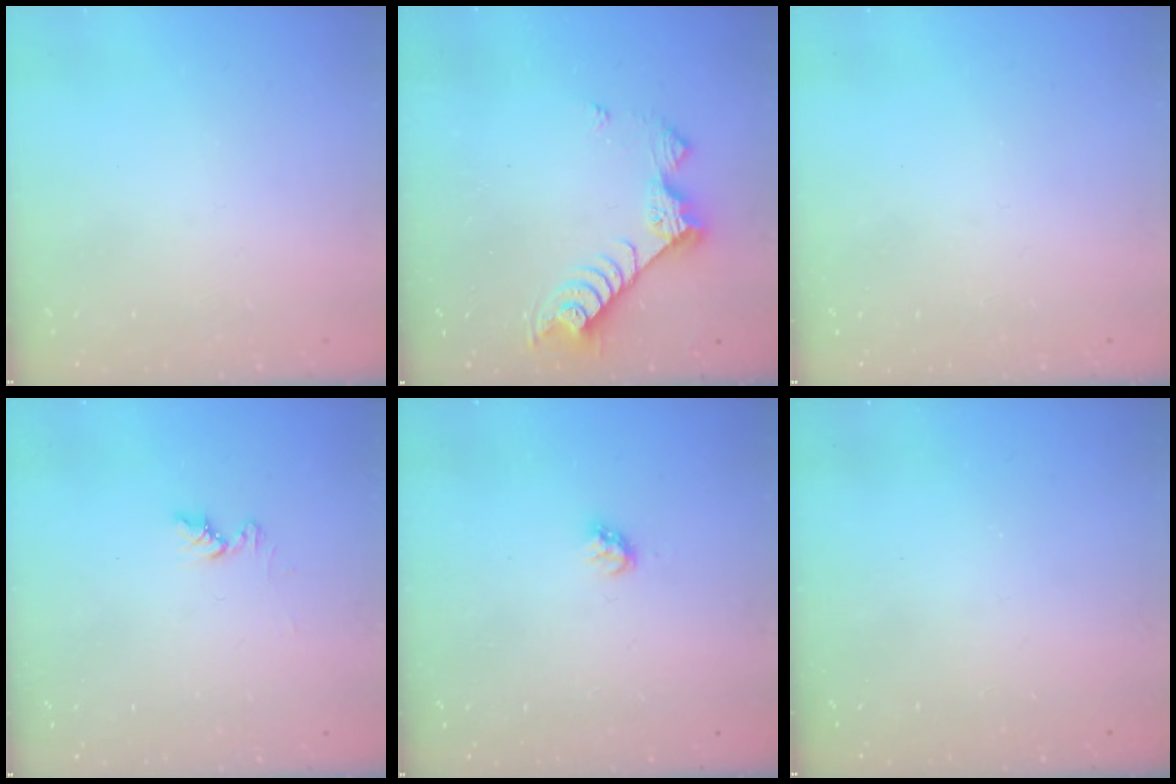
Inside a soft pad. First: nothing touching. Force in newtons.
{"total": 9.3, "press": 9.3, "slide": 0.4}
{"total": 0.0}
{"total": 6.4, "press": 6.3, "slide": 0.7}
{"total": 2.8, "press": 2.8, "slide": 0.2}
{"total": 0.0}